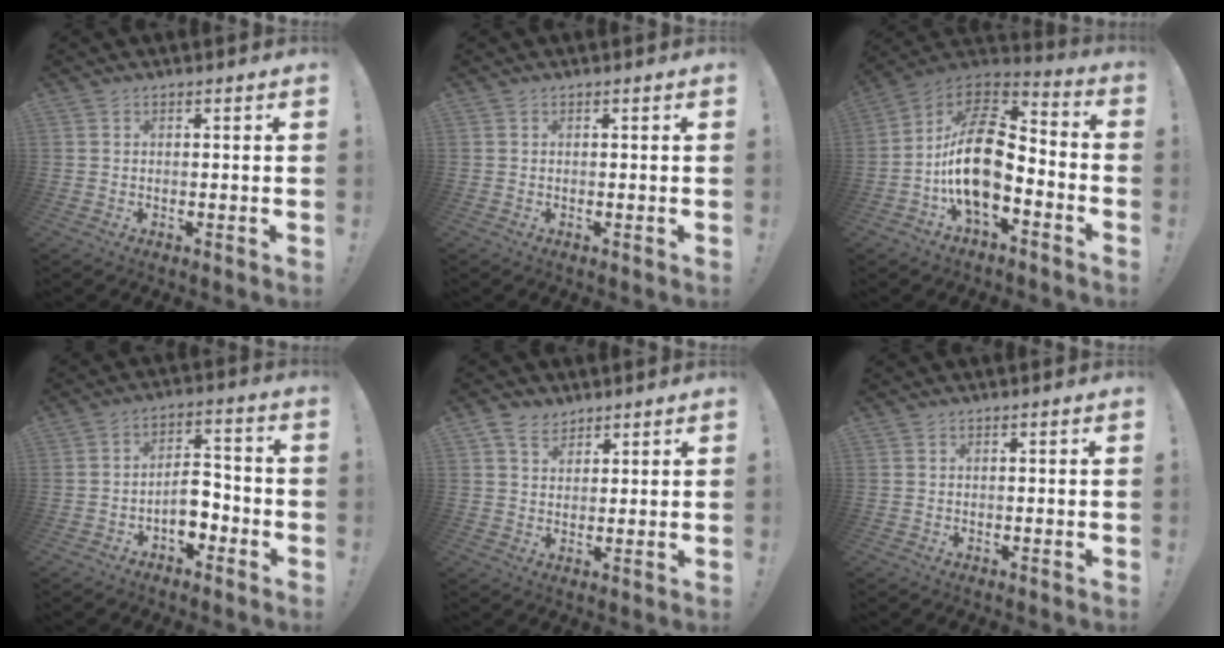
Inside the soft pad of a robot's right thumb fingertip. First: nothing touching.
{"total": 0.0}
{"total": 19.2, "force": [-3.2, 10.4, 15.8], "torque": [-0.297, 0.026, -0.047]}
{"total": 8.2, "force": [-3.3, 5.2, 5.4], "torque": [-0.092, 0.018, -0.057]}
{"total": 5.9, "force": [3.8, 3.9, 2.0], "torque": [-0.038, -0.014, 0.074]}
{"total": 0.0}